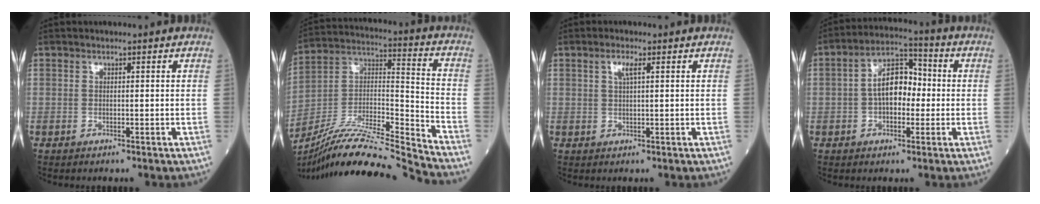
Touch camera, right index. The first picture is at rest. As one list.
[{"total": 18.7, "force": [-17.3, -2.1, 6.6], "torque": [-0.132, 0.022, -0.309]}, {"total": 2.1, "force": [0.9, 0.4, 1.8], "torque": [-0.039, 0.003, 0.016]}, {"total": 8.4, "force": [-0.3, 4.5, 7.1], "torque": [-0.130, 0.032, -0.011]}]